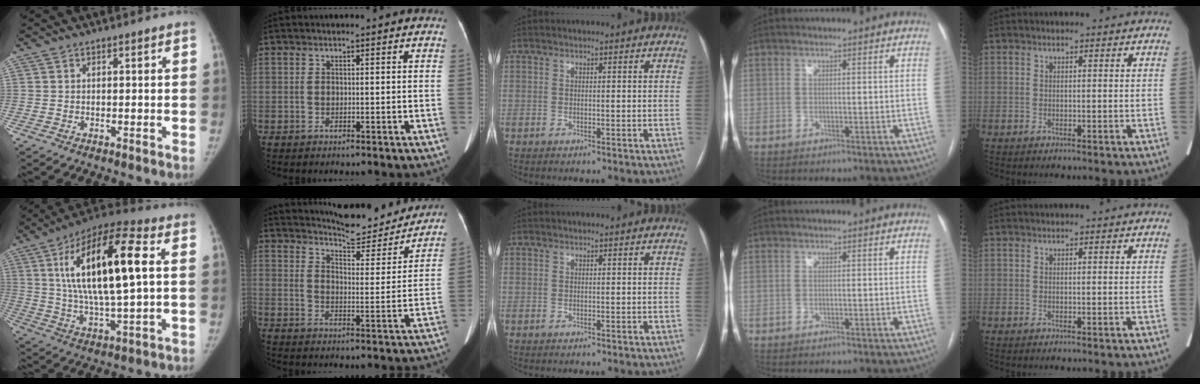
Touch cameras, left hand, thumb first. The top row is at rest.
{"thumb": {"total": 21.1, "force": [4.4, 6.4, 19.6], "torque": [-0.355, 0.005, 0.073]}, "index": {"total": 13.1, "force": [12.5, 1.7, 3.4], "torque": [-0.047, -0.022, 0.164]}}